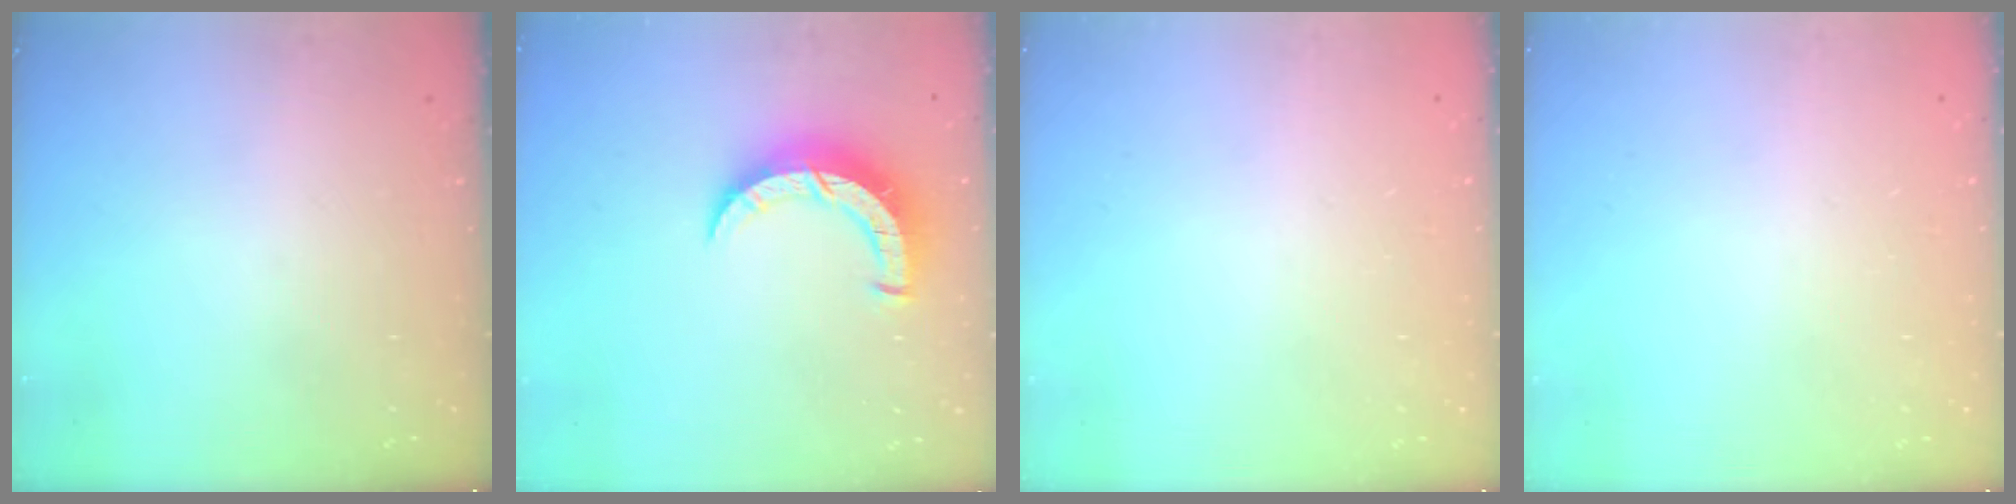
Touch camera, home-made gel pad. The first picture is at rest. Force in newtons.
{"total": 8.6, "press": 8.5, "slide": 0.7}
{"total": 2.4, "press": 2.4, "slide": 0.2}
{"total": 2.4, "press": 2.4, "slide": 0.2}